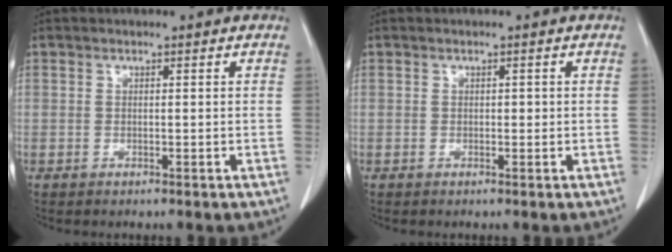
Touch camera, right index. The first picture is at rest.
{"total": 0.6, "force": [0.0, 0.4, 0.4], "torque": [-0.004, 0.003, 0.002]}